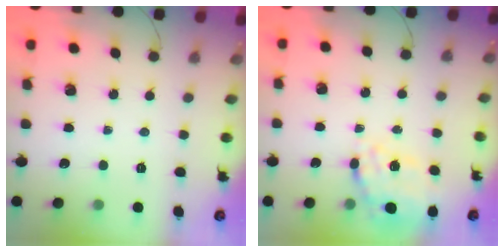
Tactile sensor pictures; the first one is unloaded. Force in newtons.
{"total": 17.5, "press": 17.2, "slide": 3.4}